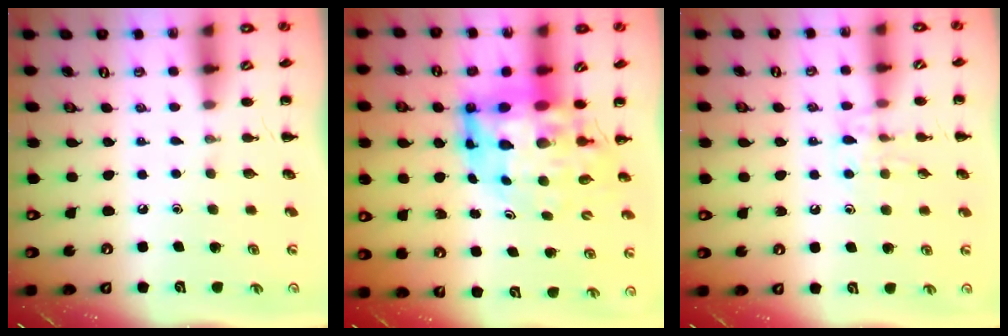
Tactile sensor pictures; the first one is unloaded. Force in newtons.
{"total": 11.0, "press": 10.4, "slide": 3.6}
{"total": 8.8, "press": 8.8, "slide": 1.1}